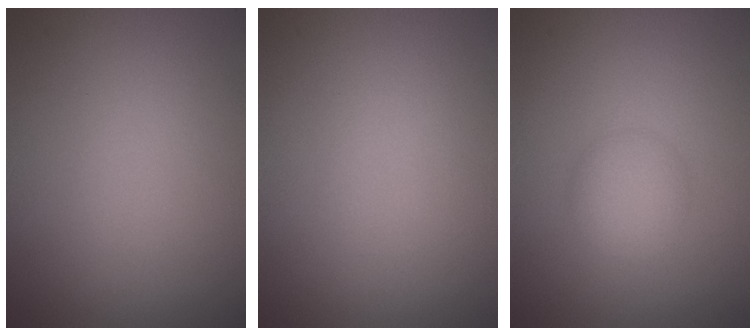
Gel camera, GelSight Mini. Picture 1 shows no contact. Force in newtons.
{"total": 0.0}
{"total": 2.4, "press": 2.4, "slide": 0.0}